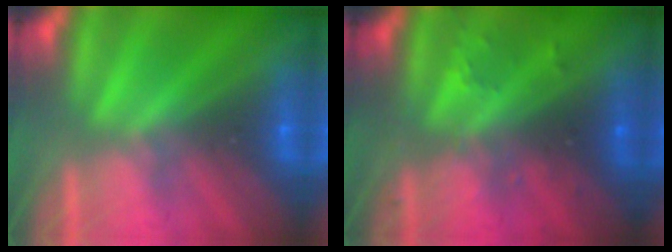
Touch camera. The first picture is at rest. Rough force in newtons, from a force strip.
{"total": 2.4}